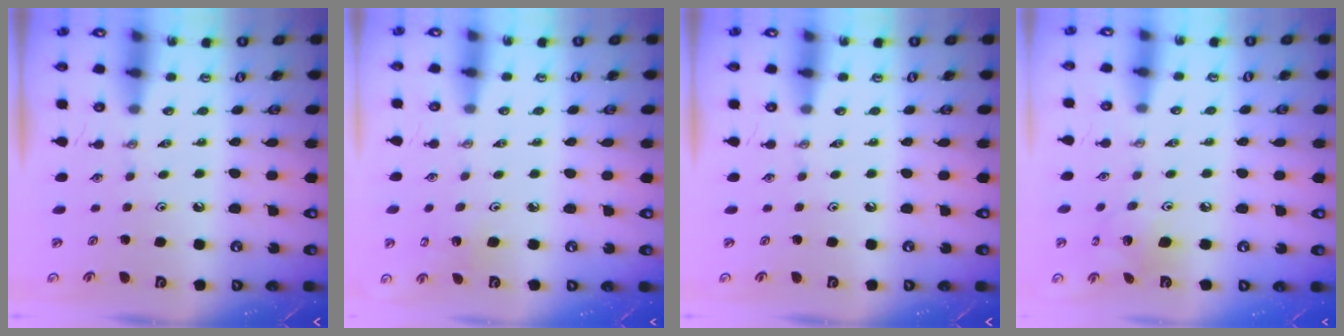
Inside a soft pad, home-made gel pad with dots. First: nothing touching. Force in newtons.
{"total": 4.0, "press": 3.9, "slide": 1.1}
{"total": 0.0}
{"total": 8.0, "press": 8.0, "slide": 0.4}